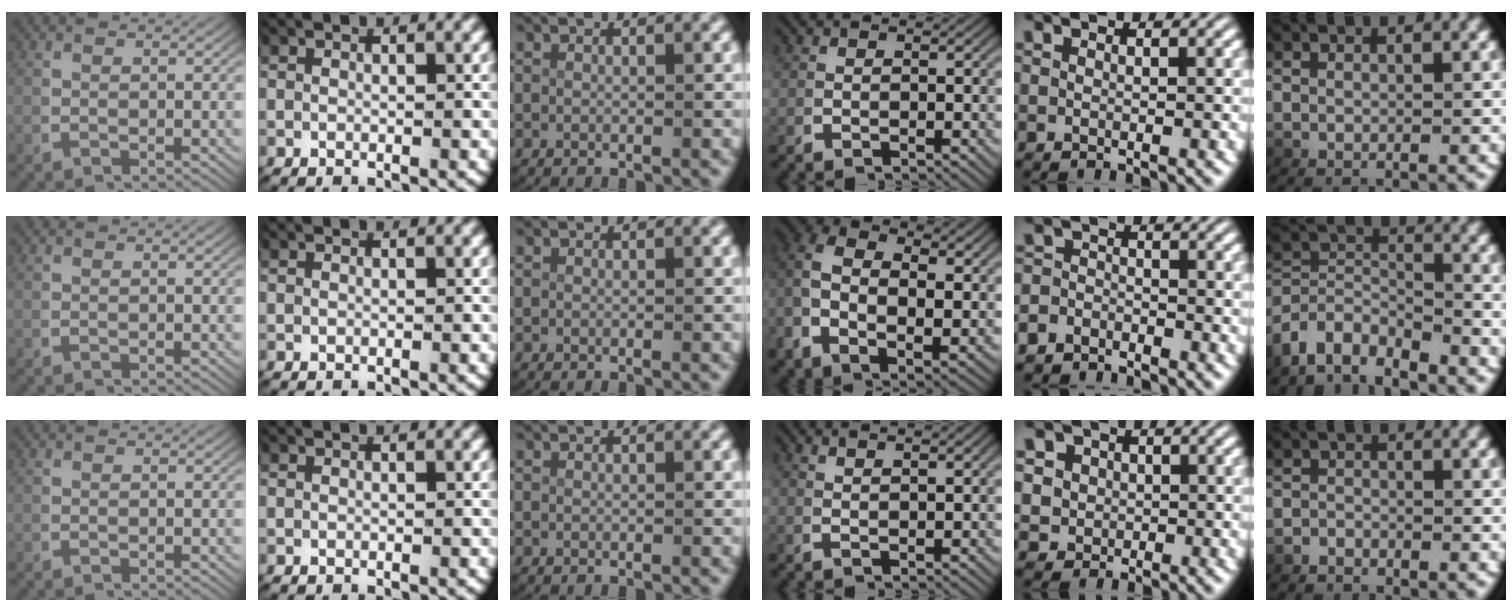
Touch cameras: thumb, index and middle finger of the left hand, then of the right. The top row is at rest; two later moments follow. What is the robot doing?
{"motion": "lift_and_place", "object": "coat"}